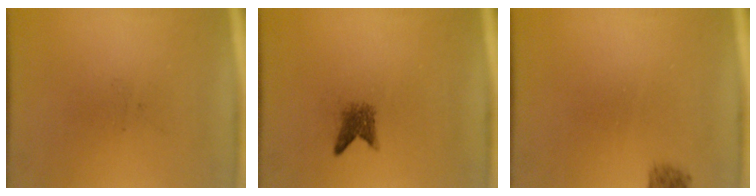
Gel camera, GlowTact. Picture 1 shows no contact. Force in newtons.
{"total": 2.3}
{"total": 1.4}